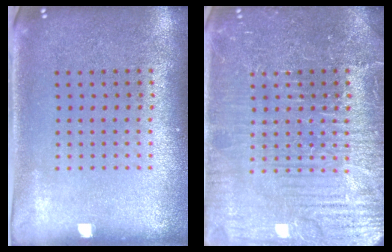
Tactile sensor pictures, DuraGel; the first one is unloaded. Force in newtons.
{"total": 4.5, "press": 4.5, "slide": 0.6}